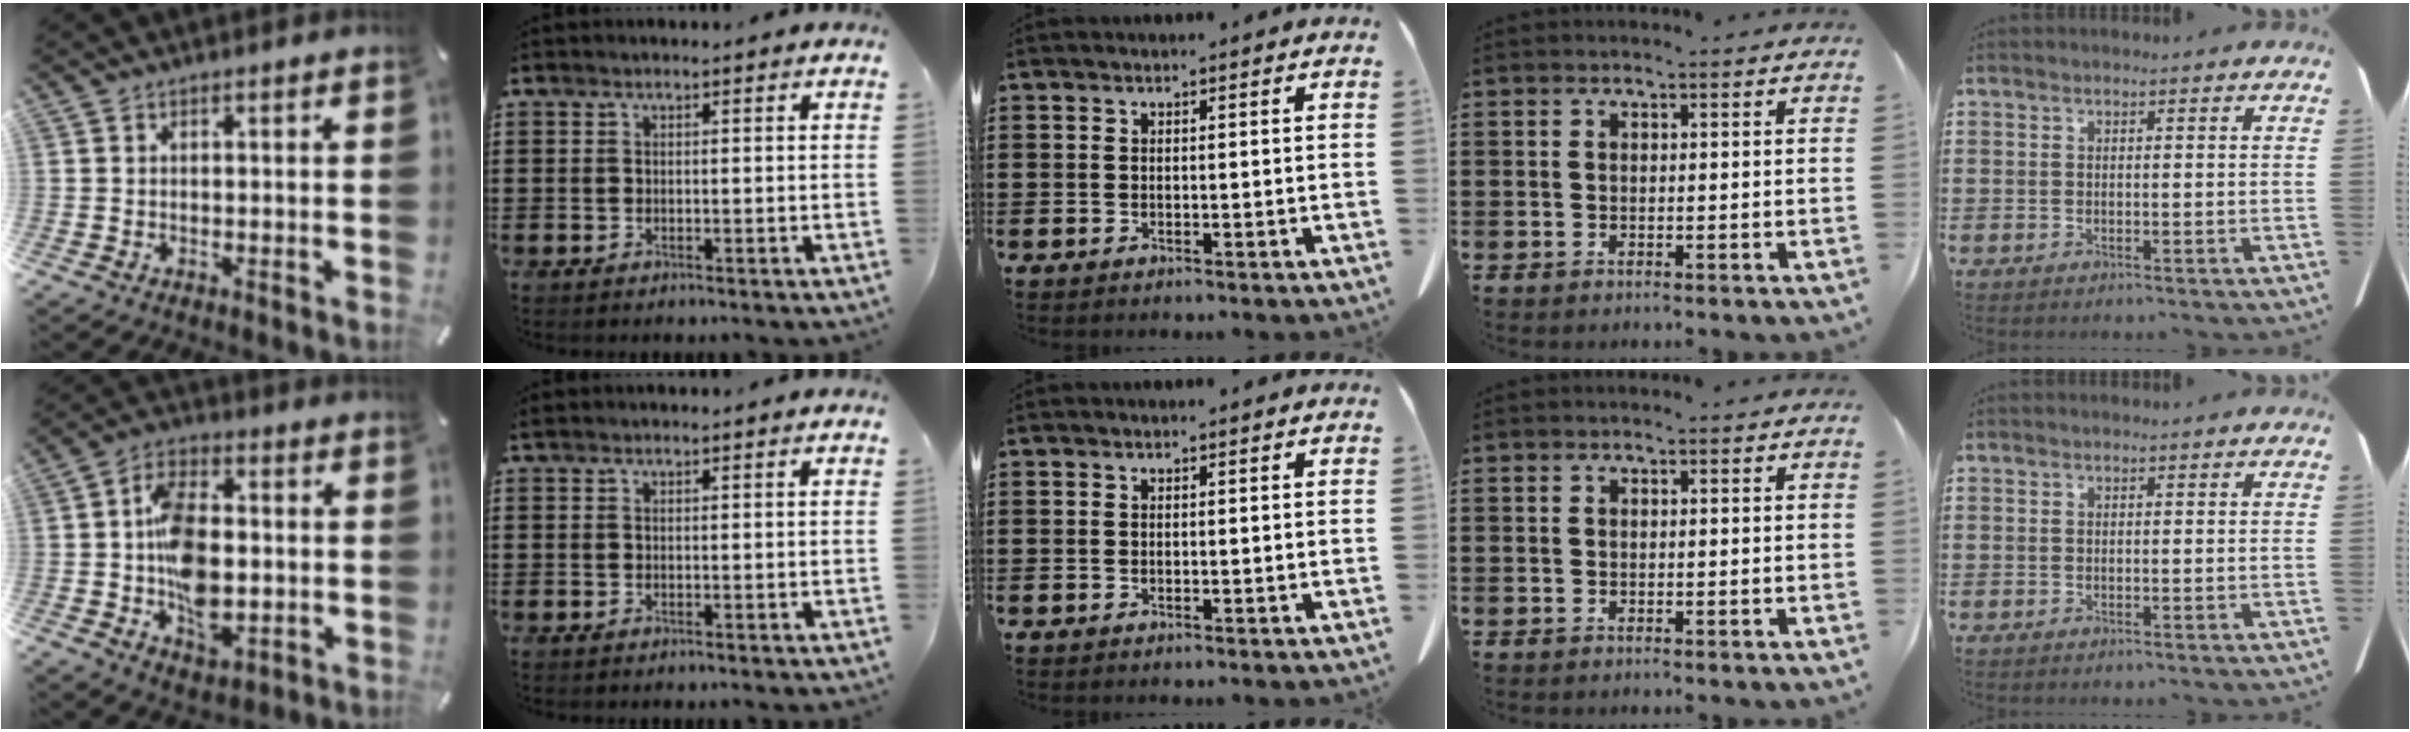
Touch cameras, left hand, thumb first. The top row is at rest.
{"thumb": {"total": 14.1, "force": [-1.3, 9.2, 10.6], "torque": [-0.186, 0.010, -0.017]}}